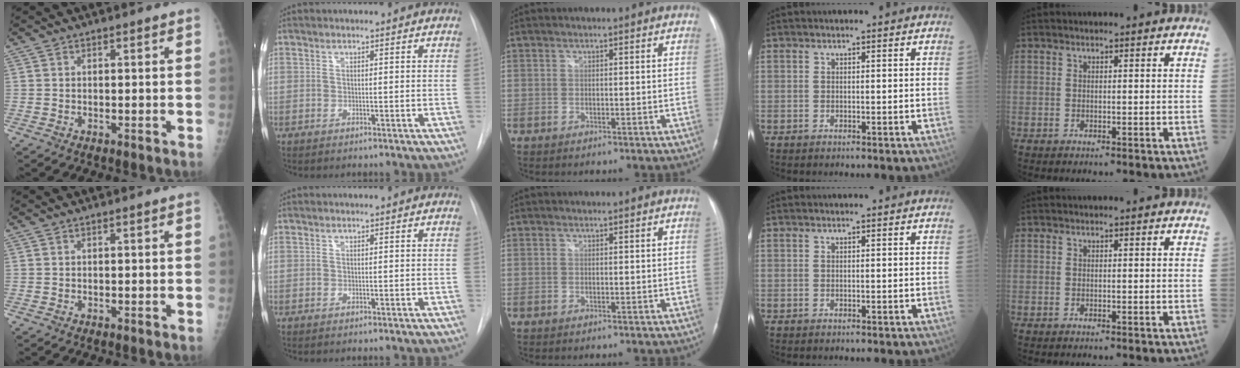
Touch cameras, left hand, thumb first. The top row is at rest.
{}